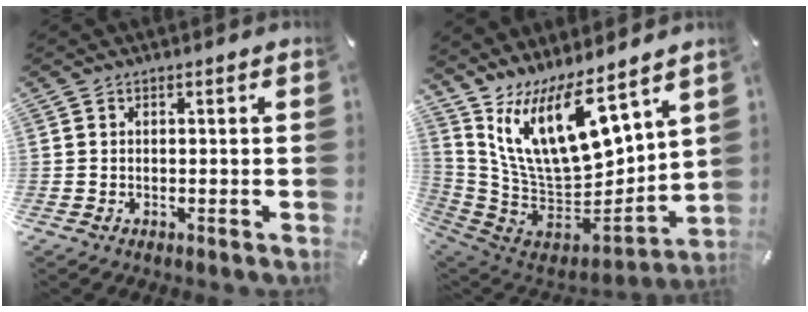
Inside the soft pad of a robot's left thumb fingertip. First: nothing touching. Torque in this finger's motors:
{"motor_torque": [2.76, 2.25, 1.36, -1.41, 0.64]}